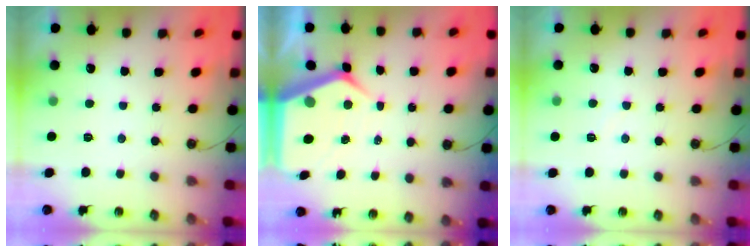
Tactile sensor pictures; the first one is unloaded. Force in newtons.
{"total": 7.6, "press": 7.6, "slide": 0.8}
{"total": 4.6, "press": 4.6, "slide": 0.6}